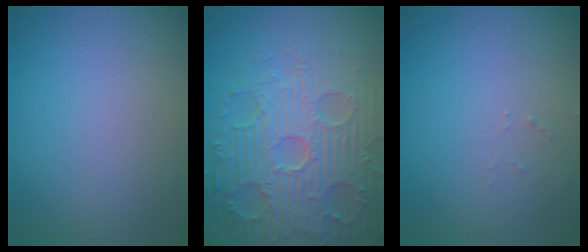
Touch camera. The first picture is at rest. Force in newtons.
{"total": 9.1, "press": 6.7, "slide": 6.2}
{"total": 0.7, "press": 0.7, "slide": 0.1}